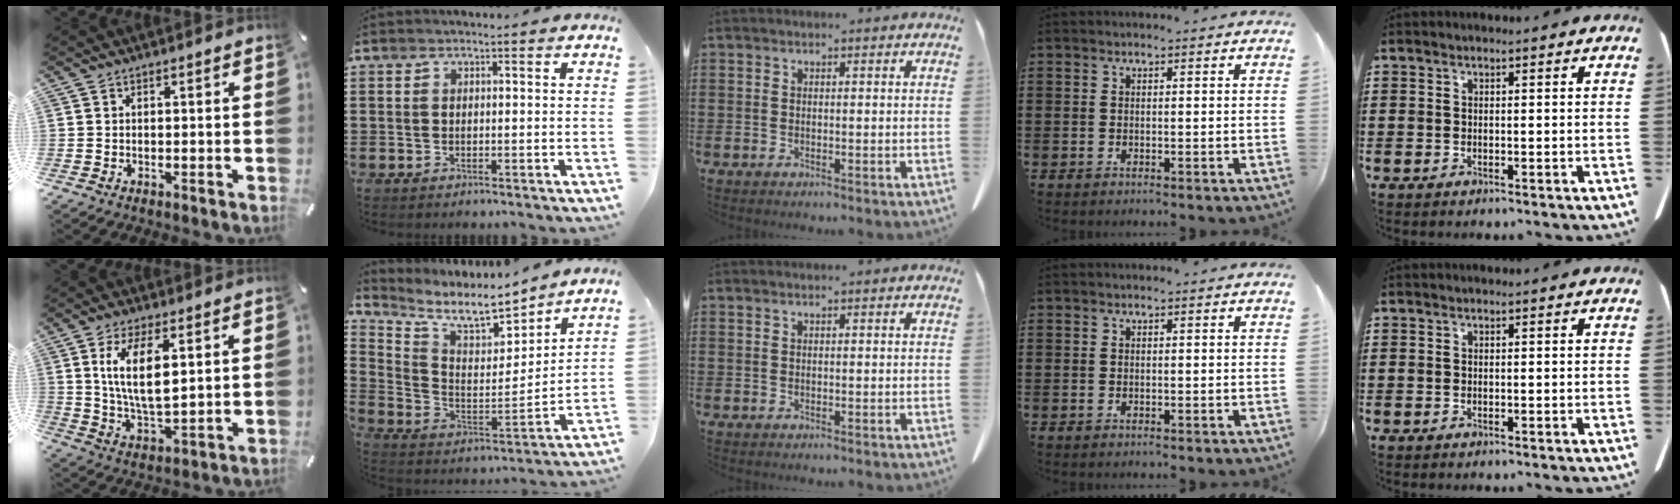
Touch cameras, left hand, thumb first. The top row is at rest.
{"thumb": {"total": 11.0, "force": [3.7, 4.8, 9.2], "torque": [-0.176, -0.010, 0.063]}, "index": {"total": 8.1, "force": [7.0, 2.0, 3.5], "torque": [-0.092, -0.044, 0.119]}}